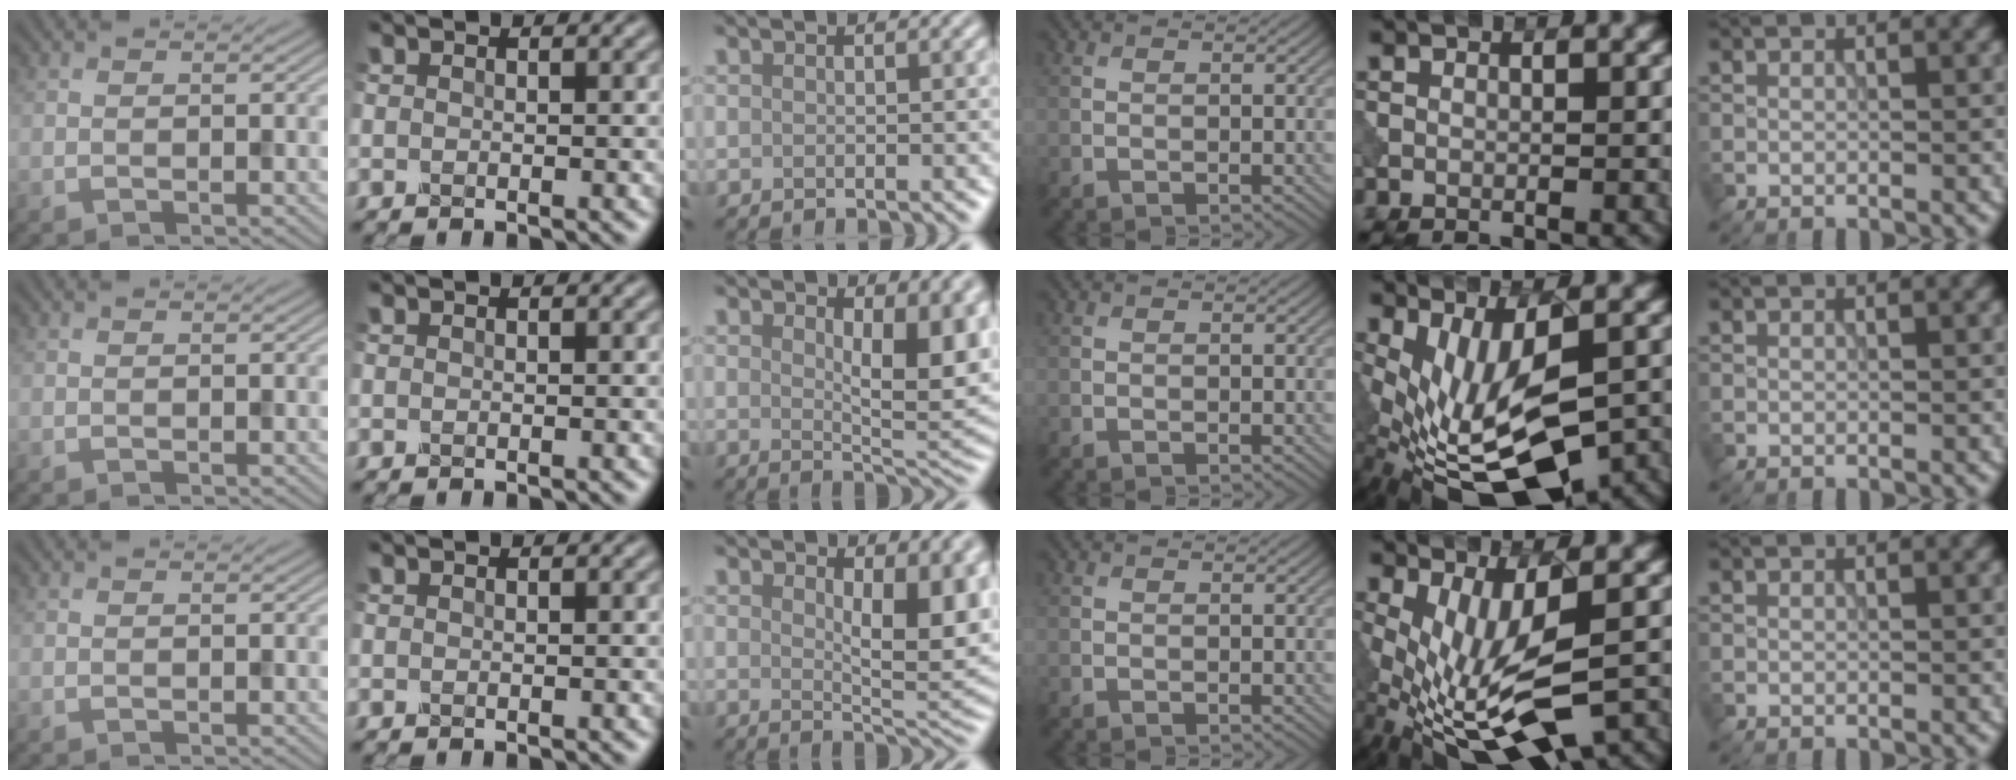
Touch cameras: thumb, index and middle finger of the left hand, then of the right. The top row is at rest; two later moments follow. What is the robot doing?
{"motion": "dispense", "object": "dispenser bottle"}